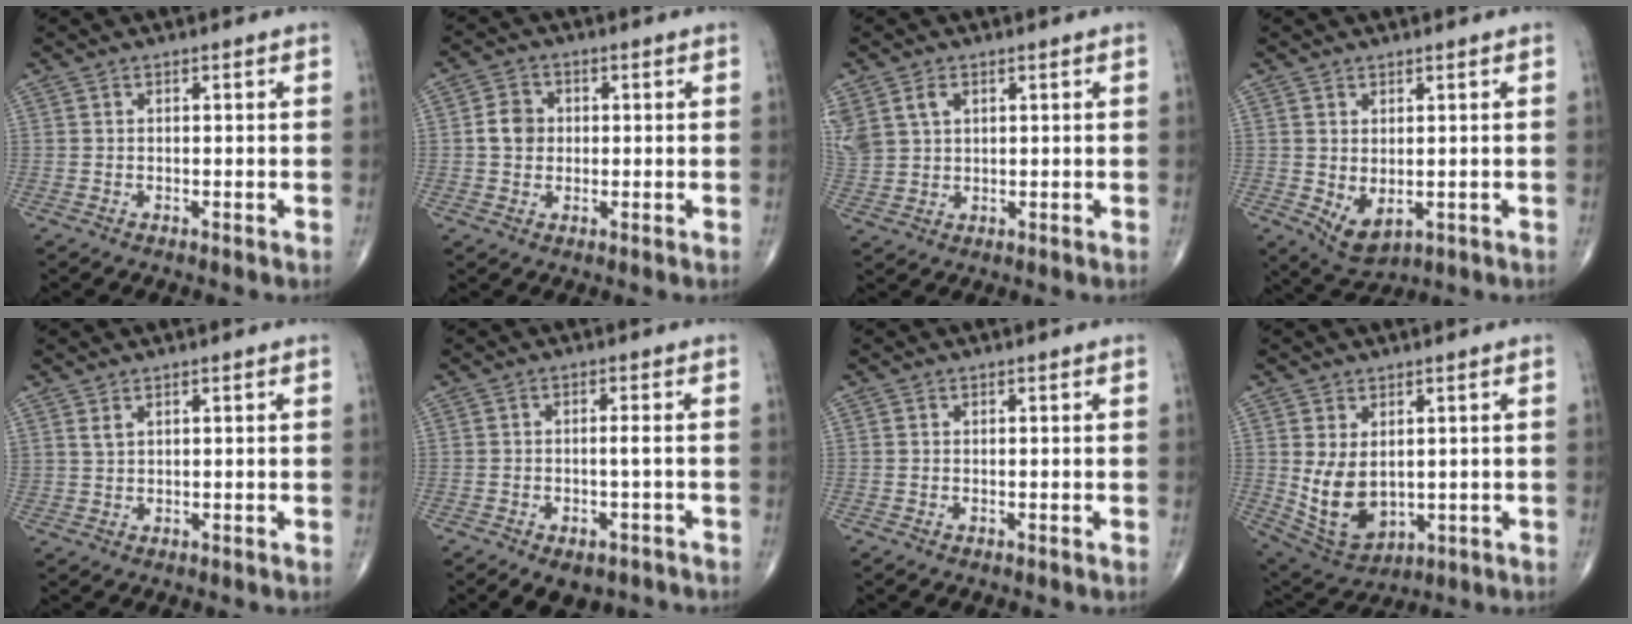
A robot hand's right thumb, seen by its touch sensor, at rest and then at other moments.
{"total": 4.7, "force": [0.2, 4.0, 2.4], "torque": [-0.032, 0.009, -0.002]}
{"total": 8.9, "force": [3.5, 6.4, 5.1], "torque": [-0.131, 0.005, 0.081]}
{"total": 5.3, "force": [-0.6, 3.0, 4.3], "torque": [-0.065, -0.007, 0.008]}
{"total": 1.6, "force": [1.1, 0.7, 0.9], "torque": [-0.015, -0.003, 0.027]}
{"total": 6.8, "force": [-4.2, 3.1, 4.3], "torque": [-0.052, 0.023, -0.053]}
{"total": 0.0}
{"total": 9.8, "force": [0.4, 6.5, 7.4], "torque": [-0.121, -0.013, 0.034]}